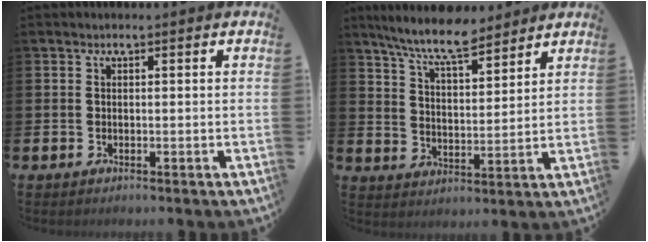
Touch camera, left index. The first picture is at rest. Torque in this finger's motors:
{"motor_torque": [1.05, -1.09, 0.28, 0.21]}